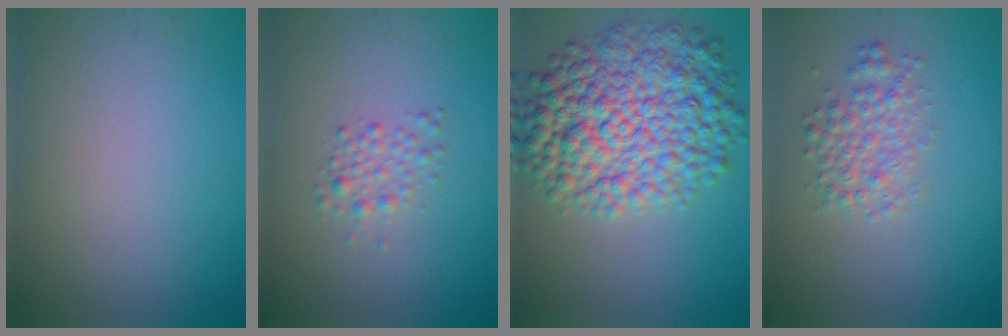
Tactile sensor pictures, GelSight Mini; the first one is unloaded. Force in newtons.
{"total": 1.8, "press": 1.8, "slide": 0.0}
{"total": 10.6, "press": 10.6, "slide": 0.1}
{"total": 2.8, "press": 2.8, "slide": 0.1}